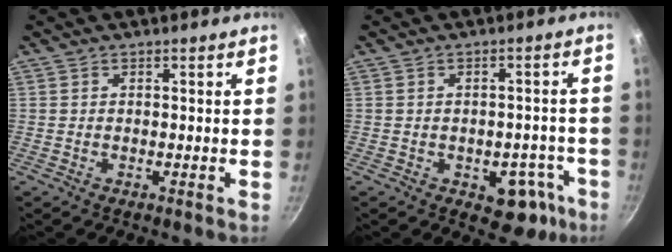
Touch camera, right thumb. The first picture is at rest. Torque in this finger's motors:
{"motor_torque": [2.64, 2.37, 0.74, -0.84, -0.06]}